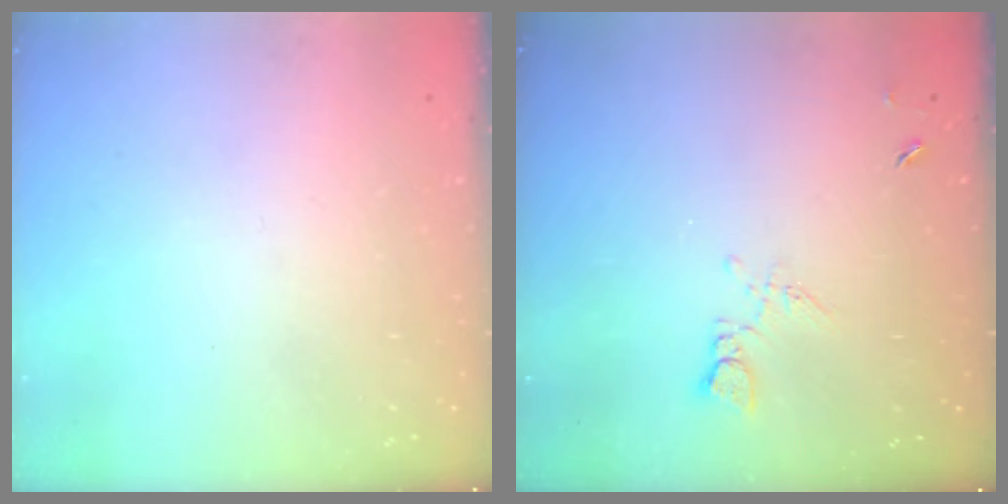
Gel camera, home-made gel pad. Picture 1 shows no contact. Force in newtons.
{"total": 5.9, "press": 5.9, "slide": 0.9}